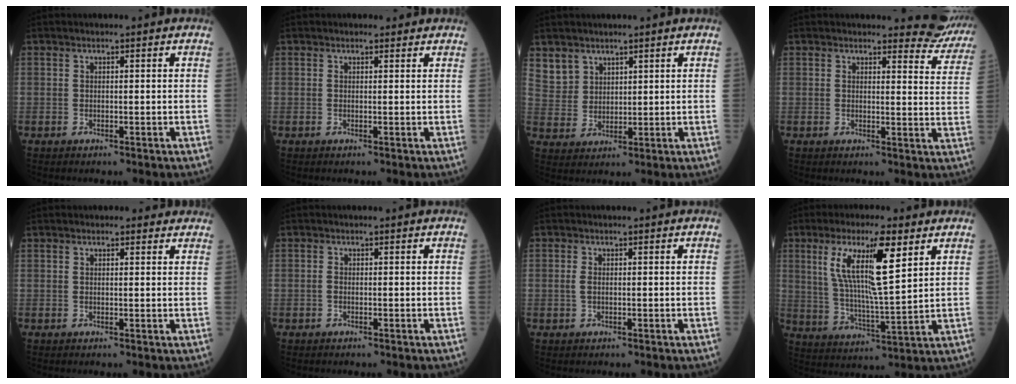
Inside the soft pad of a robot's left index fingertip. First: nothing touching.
{"total": 1.0, "force": [0.9, 0.6, 0.0], "torque": [-0.005, 0.002, 0.007]}
{"total": 5.0, "force": [3.5, 3.5, 0.0], "torque": [0.006, -0.002, 0.077]}
{"total": 7.3, "force": [7.2, 1.3, -0.4], "torque": [0.028, -0.050, 0.057]}
{"total": 2.5, "force": [2.0, 1.0, 1.2], "torque": [-0.016, 0.014, 0.020]}
{"total": 0.6, "force": [-0.3, 0.5, 0.2], "torque": [-0.004, 0.002, -0.006]}
{"total": 1.1, "force": [-0.1, 0.8, 0.7], "torque": [-0.022, -0.001, -0.001]}
{"total": 12.8, "force": [5.5, 1.4, 11.5], "torque": [-0.227, 0.004, 0.102]}